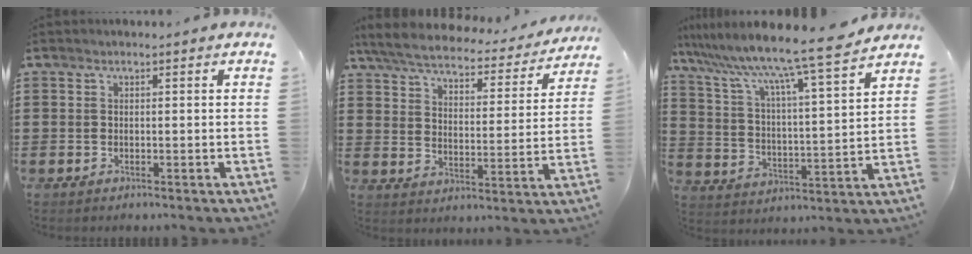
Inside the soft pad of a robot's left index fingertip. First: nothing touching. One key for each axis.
{"total": 5.2, "fx": 4.9, "fy": 0.7, "fz": 1.6, "tx": -0.058, "ty": -0.029, "tz": 0.079}
{"total": 9.5, "fx": 8.3, "fy": -1.0, "fz": 4.5, "tx": -0.123, "ty": -0.066, "tz": 0.130}